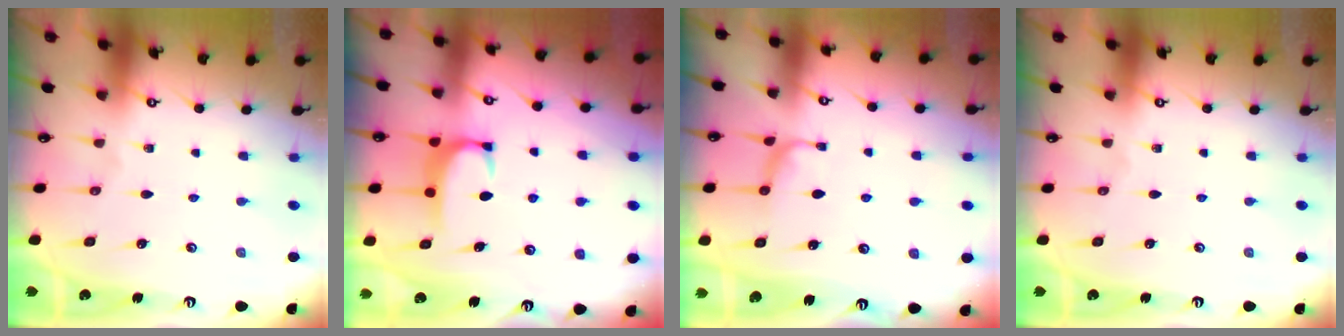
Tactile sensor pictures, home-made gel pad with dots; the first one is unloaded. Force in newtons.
{"total": 1.8, "press": 1.8, "slide": 0.5}
{"total": 2.6, "press": 2.4, "slide": 0.9}
{"total": 0.0}